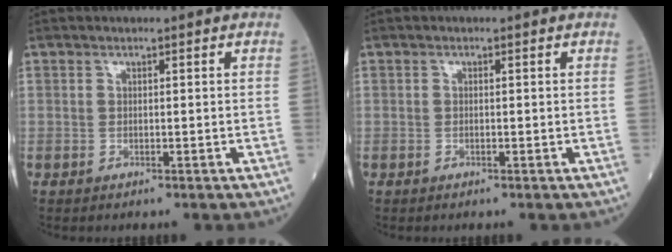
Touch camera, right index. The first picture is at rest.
{"total": 0.0}